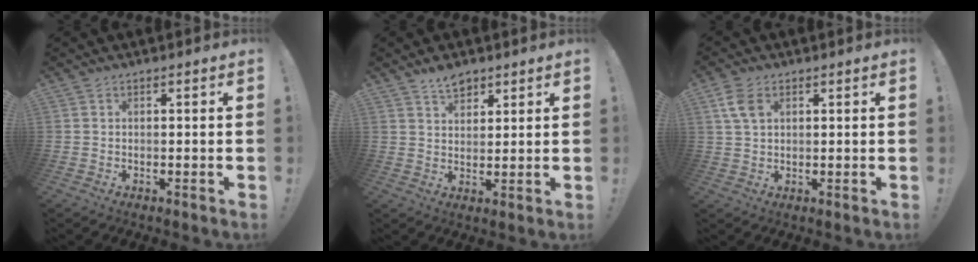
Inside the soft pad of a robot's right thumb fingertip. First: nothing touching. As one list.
[{"total": 5.9, "force": [4.3, 3.2, 2.3], "torque": [-0.030, -0.020, 0.078]}, {"total": 5.8, "force": [2.4, 3.5, 3.9], "torque": [-0.071, -0.006, 0.045]}]